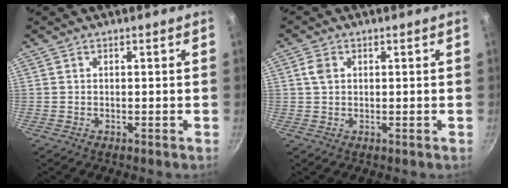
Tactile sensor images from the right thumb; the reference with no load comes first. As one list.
[{"total": 2.6, "force": [0.7, 1.8, 1.6], "torque": [-0.029, 0.002, 0.012]}]